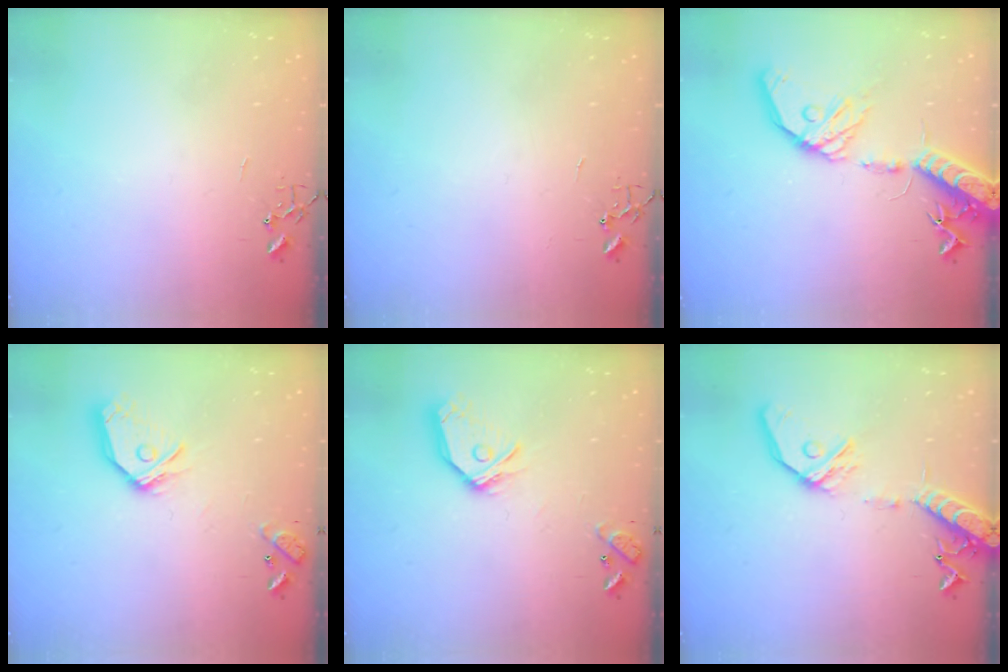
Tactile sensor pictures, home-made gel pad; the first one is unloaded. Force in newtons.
{"total": 0.0}
{"total": 20.1, "press": 19.7, "slide": 3.7}
{"total": 15.0, "press": 14.9, "slide": 2.2}
{"total": 15.0, "press": 14.9, "slide": 2.2}
{"total": 16.0, "press": 15.7, "slide": 3.1}